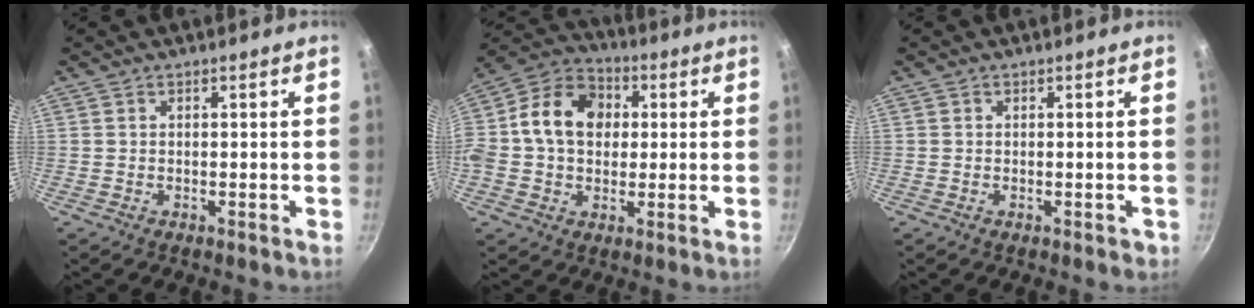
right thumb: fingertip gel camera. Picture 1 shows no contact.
{"total": 15.5, "force": [1.8, 12.0, 9.6], "torque": [-0.148, 0.029, 0.011]}
{"total": 1.1, "force": [-0.3, 0.7, 0.8], "torque": [-0.006, 0.002, -0.005]}